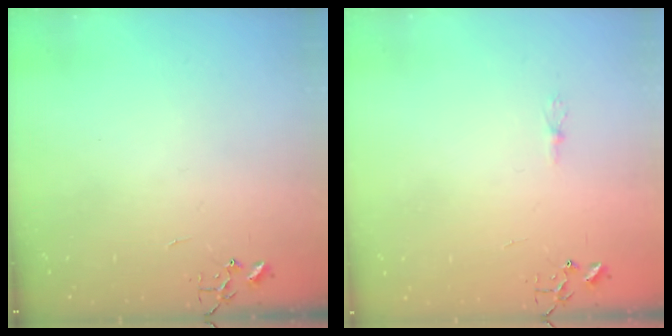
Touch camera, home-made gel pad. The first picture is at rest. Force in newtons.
{"total": 4.7, "press": 4.6, "slide": 0.6}